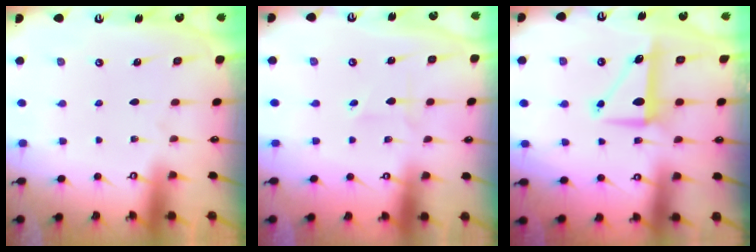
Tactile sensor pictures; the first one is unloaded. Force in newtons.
{"total": 1.2, "press": 1.2, "slide": 0.2}
{"total": 8.3, "press": 8.2, "slide": 0.3}